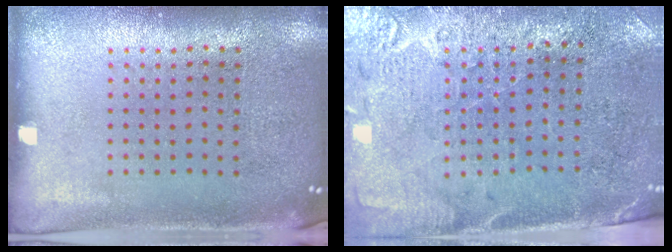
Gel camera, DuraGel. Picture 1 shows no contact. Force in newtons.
{"total": 2.9, "press": 2.6, "slide": 1.2}